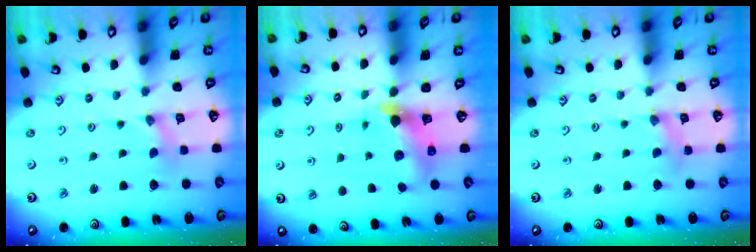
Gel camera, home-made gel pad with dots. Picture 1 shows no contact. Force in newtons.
{"total": 6.6, "press": 6.5, "slide": 1.2}
{"total": 1.7, "press": 1.7, "slide": 0.3}